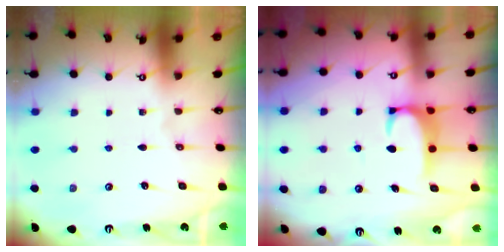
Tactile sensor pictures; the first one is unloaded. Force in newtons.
{"total": 2.4, "press": 2.3, "slide": 0.7}